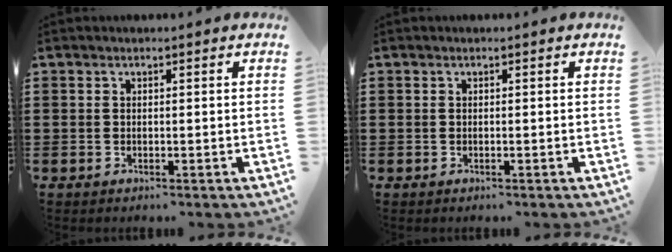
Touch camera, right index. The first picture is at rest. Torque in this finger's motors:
{"motor_torque": [0.52, 0.52, 0.00, 0.00]}